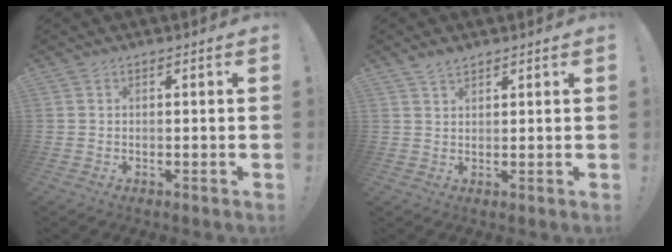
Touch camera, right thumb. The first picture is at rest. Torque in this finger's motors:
{"motor_torque": [-0.05, 0.01, 0.29, 0.11, 0.00]}